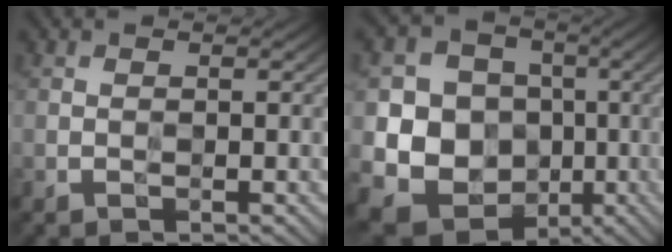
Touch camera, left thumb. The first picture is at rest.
{"total": 14.3, "force": [-2.3, 12.9, 5.8], "torque": [-0.154, -0.028, -0.049]}